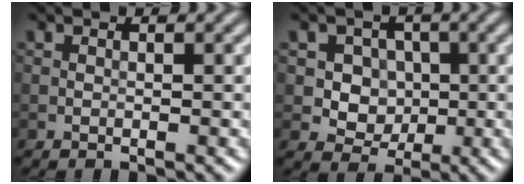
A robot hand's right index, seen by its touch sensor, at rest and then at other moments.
{"total": 4.4, "force": [0.5, 3.9, 2.1], "torque": [-0.025, -0.002, 0.009]}